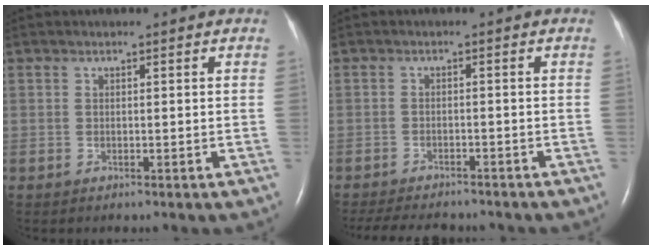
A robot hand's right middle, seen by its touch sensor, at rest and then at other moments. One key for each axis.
{"total": 10.2, "fx": -9.1, "fy": 2.8, "fz": 3.7, "tx": -0.069, "ty": -0.009, "tz": -0.124}